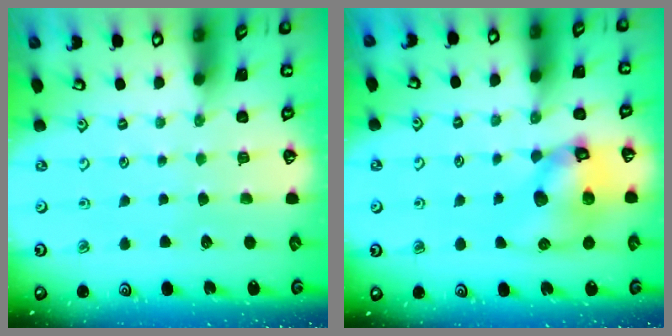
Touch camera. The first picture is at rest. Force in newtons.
{"total": 12.0, "press": 11.9, "slide": 1.8}